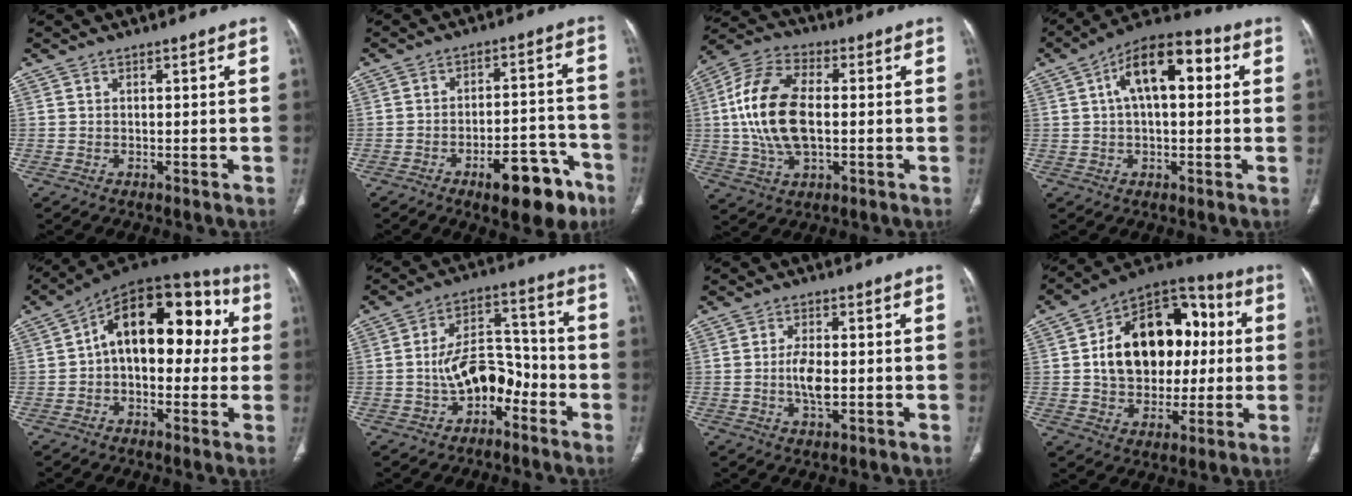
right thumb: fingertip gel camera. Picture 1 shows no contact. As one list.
[{"total": 11.8, "force": [-7.1, 4.9, 8.1], "torque": [-0.083, 0.056, -0.096]}, {"total": 16.4, "force": [0.3, 8.9, 13.7], "torque": [-0.281, 0.016, 0.004]}, {"total": 13.8, "force": [3.3, 6.8, 11.6], "torque": [-0.177, 0.030, 0.046]}, {"total": 19.1, "force": [2.4, 11.1, 15.3], "torque": [-0.181, 0.053, 0.024]}, {"total": 11.0, "force": [-3.8, 6.9, 7.6], "torque": [-0.105, 0.056, -0.068]}, {"total": 5.0, "force": [-0.4, 2.3, 4.5], "torque": [-0.087, -0.002, -0.008]}, {"total": 22.5, "force": [2.4, 15.8, 15.8], "torque": [-0.215, 0.030, 0.043]}]